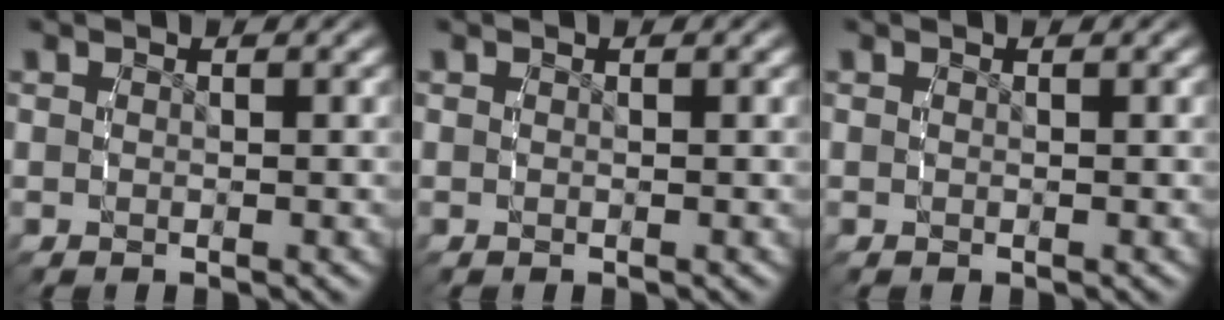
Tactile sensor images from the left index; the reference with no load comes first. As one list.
[{"total": 0.0}, {"total": 0.0}]